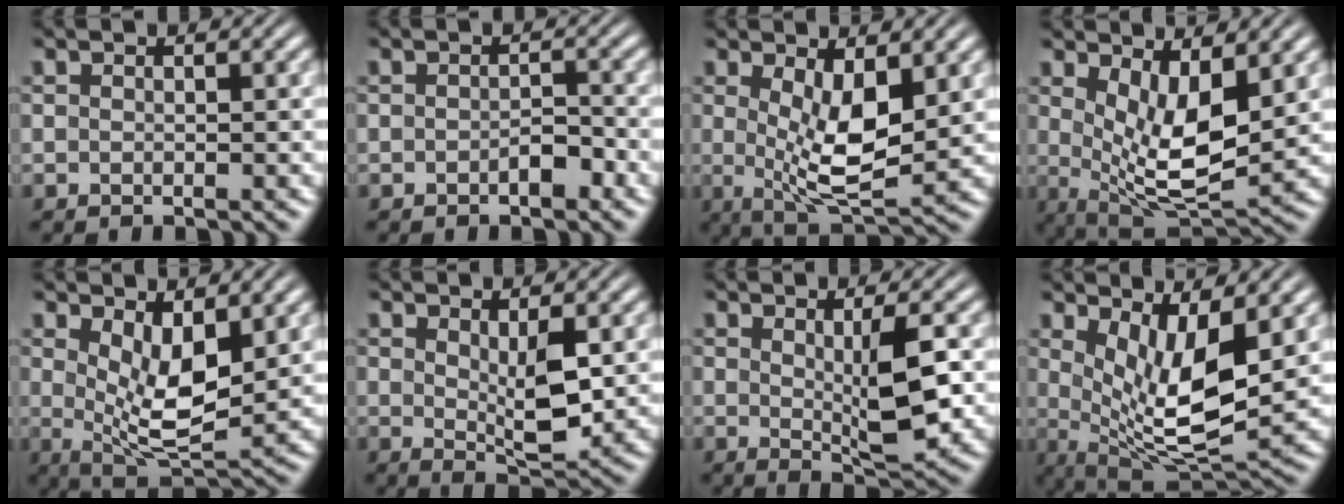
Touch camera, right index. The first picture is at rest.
{"total": 1.4, "force": [-1.0, 0.3, 0.9], "torque": [-0.010, -0.001, -0.016]}
{"total": 6.5, "force": [0.6, 2.5, 6.0], "torque": [-0.092, -0.026, 0.021]}
{"total": 8.3, "force": [0.9, 4.1, 7.1], "torque": [-0.117, -0.036, 0.030]}
{"total": 6.8, "force": [1.2, 3.0, 6.0], "torque": [-0.087, -0.027, 0.030]}
{"total": 3.8, "force": [0.9, 0.9, 3.6], "torque": [-0.052, -0.020, 0.023]}
{"total": 4.5, "force": [0.5, 0.8, 4.4], "torque": [-0.068, -0.016, 0.016]}
{"total": 9.6, "force": [1.2, 4.8, 8.2], "torque": [-0.148, -0.039, 0.039]}